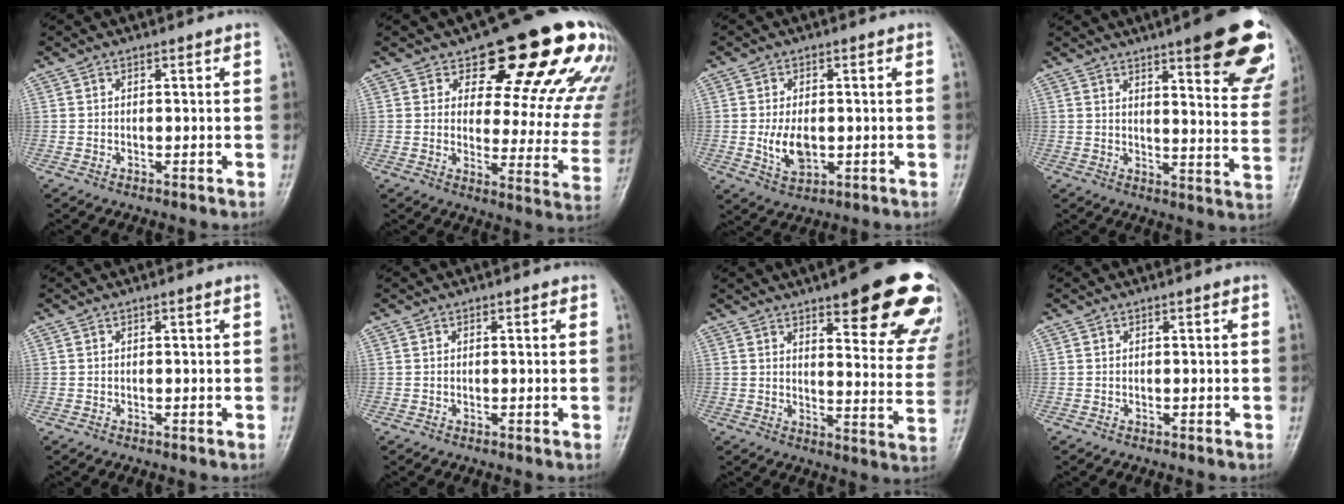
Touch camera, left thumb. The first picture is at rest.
{"total": 21.5, "force": [13.6, 8.9, 14.2], "torque": [-0.131, -0.067, 0.166]}
{"total": 6.0, "force": [-0.5, 3.7, 4.7], "torque": [-0.078, -0.010, -0.004]}
{"total": 20.7, "force": [12.0, 4.9, 16.1], "torque": [-0.171, -0.050, 0.144]}
{"total": 0.0}
{"total": 0.6, "force": [0.4, 0.4, 0.2], "torque": [0.003, -0.001, 0.000]}
{"total": 21.7, "force": [13.6, 5.9, 15.7], "torque": [-0.157, -0.064, 0.167]}
{"total": 0.0}